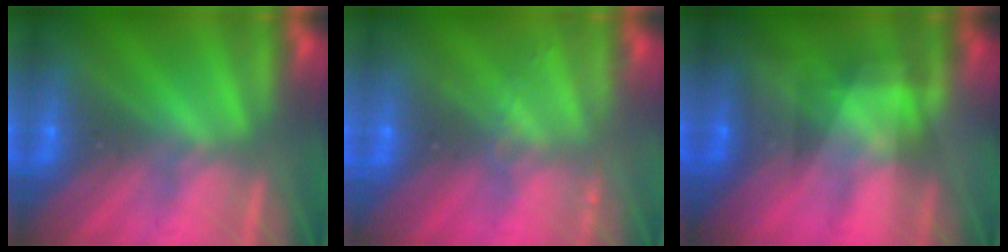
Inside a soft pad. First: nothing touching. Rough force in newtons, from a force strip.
{"total": 2.0}
{"total": 4.6}